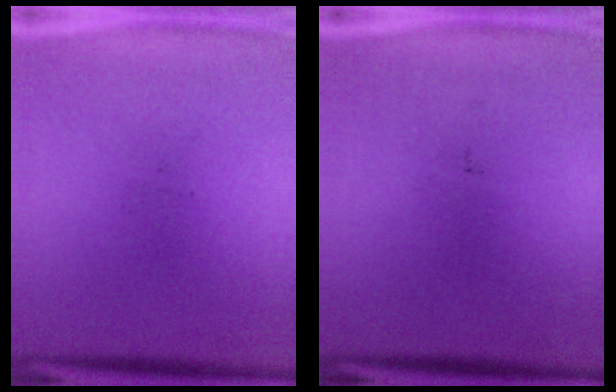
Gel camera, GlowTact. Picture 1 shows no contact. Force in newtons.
{"total": 0.0}